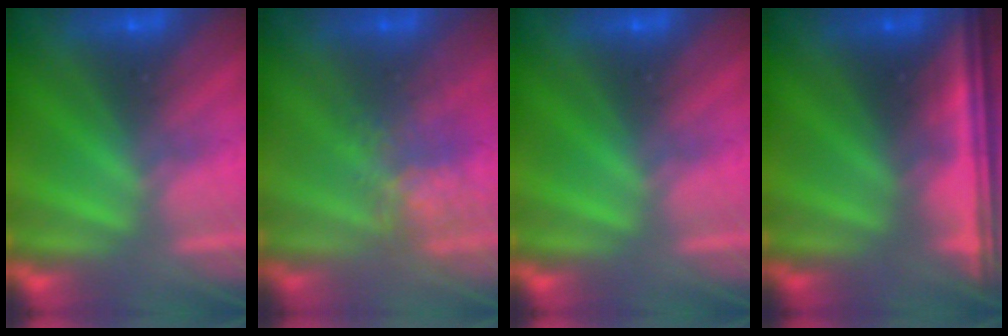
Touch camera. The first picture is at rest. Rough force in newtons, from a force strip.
{"total": 3.6}
{"total": 0.0}
{"total": 8.3}